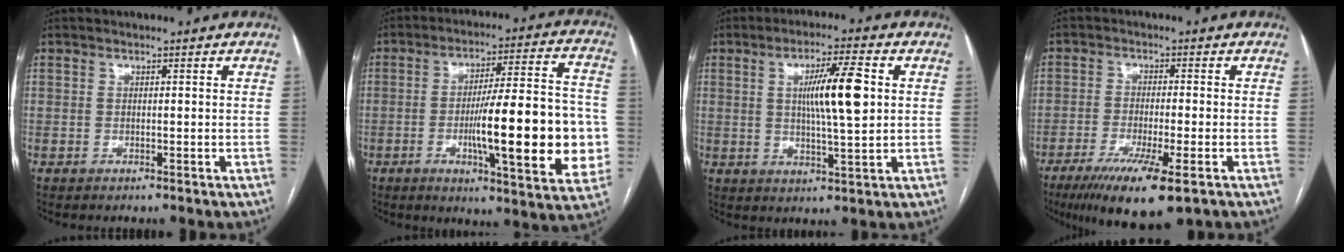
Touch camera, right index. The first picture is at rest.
{"total": 20.5, "force": [-3.6, 3.4, 19.9], "torque": [-0.255, 0.012, -0.045]}
{"total": 9.5, "force": [1.7, 0.7, 9.3], "torque": [-0.160, 0.002, 0.029]}
{"total": 11.1, "force": [-6.5, 1.5, 8.9], "torque": [-0.150, -0.028, -0.103]}